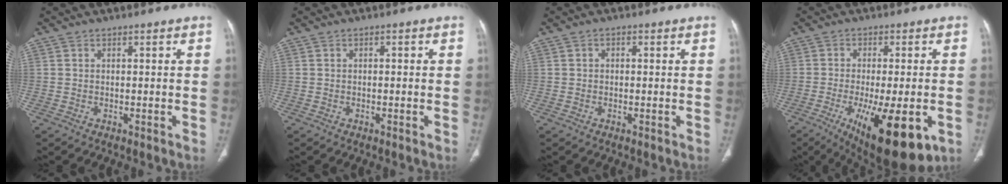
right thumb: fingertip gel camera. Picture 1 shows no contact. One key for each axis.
{"total": 0.7, "fx": 0.0, "fy": 0.4, "fz": 0.5, "tx": -0.007, "ty": 0.001, "tz": -0.001}
{"total": 0.9, "fx": 0.1, "fy": 0.7, "fz": 0.6, "tx": -0.005, "ty": 0.003, "tz": -0.002}
{"total": 18.0, "fx": -6.5, "fy": 6.2, "fz": 15.6, "tx": -0.221, "ty": -0.018, "tz": -0.083}